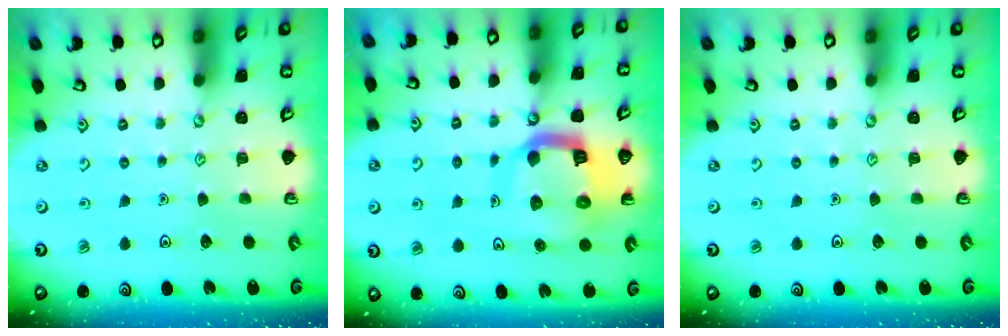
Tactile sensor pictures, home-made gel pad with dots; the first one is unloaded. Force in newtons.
{"total": 14.1, "press": 14.0, "slide": 1.8}
{"total": 0.0}